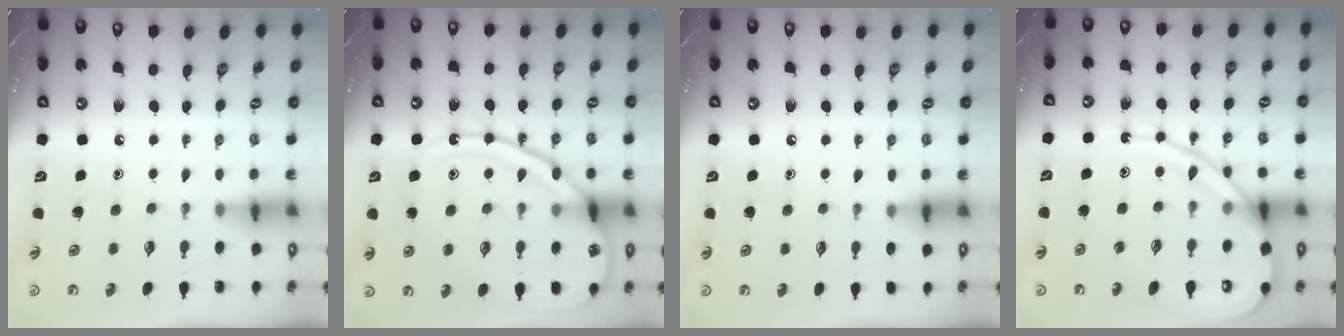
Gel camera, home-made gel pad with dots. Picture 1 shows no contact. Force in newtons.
{"total": 16.0, "press": 16.0, "slide": 1.4}
{"total": 4.9, "press": 4.9, "slide": 0.7}
{"total": 13.0, "press": 12.9, "slide": 1.4}